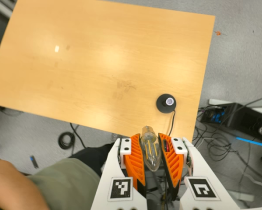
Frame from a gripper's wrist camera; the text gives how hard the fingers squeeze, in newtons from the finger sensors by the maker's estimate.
{"total": 21.1, "left": 23.1, "right": 19.2}